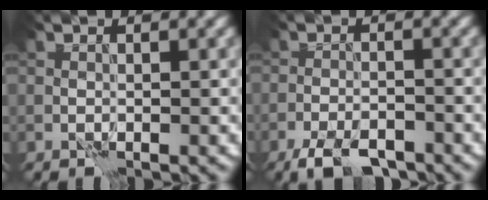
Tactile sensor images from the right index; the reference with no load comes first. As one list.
[{"total": 4.4, "force": [-3.4, 1.4, 2.4], "torque": [-0.036, -0.007, -0.062]}]